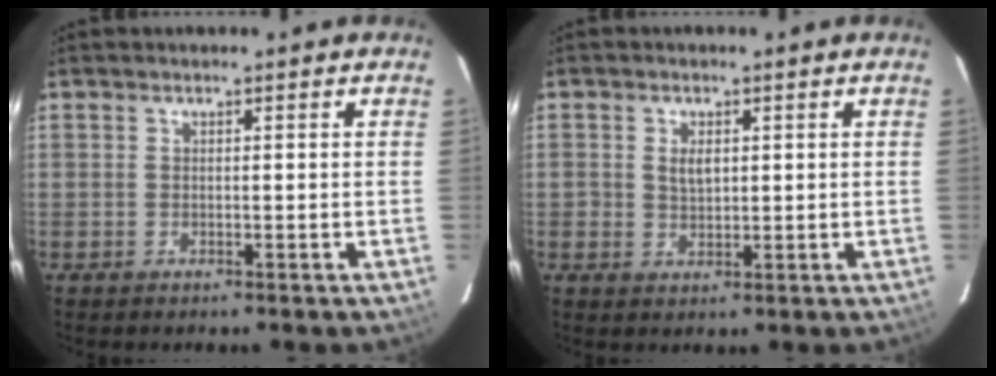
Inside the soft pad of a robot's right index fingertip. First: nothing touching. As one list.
[{"total": 3.0, "force": [0.6, 2.1, 2.0], "torque": [-0.034, 0.003, 0.013]}]